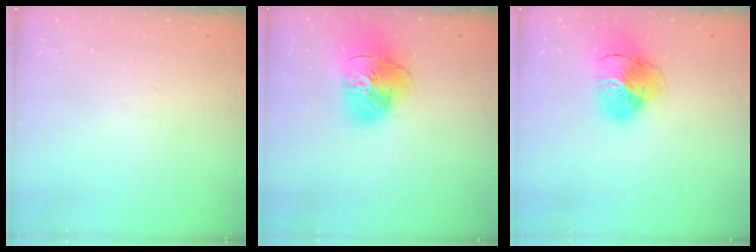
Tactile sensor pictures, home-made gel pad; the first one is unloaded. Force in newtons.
{"total": 17.2, "press": 17.1, "slide": 2.0}
{"total": 17.8, "press": 17.7, "slide": 2.1}